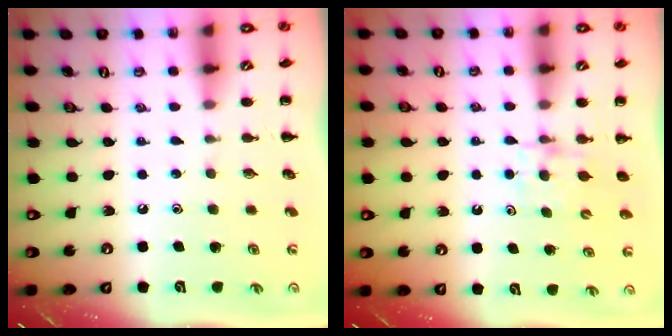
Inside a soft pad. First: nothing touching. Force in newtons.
{"total": 4.1, "press": 3.9, "slide": 1.4}